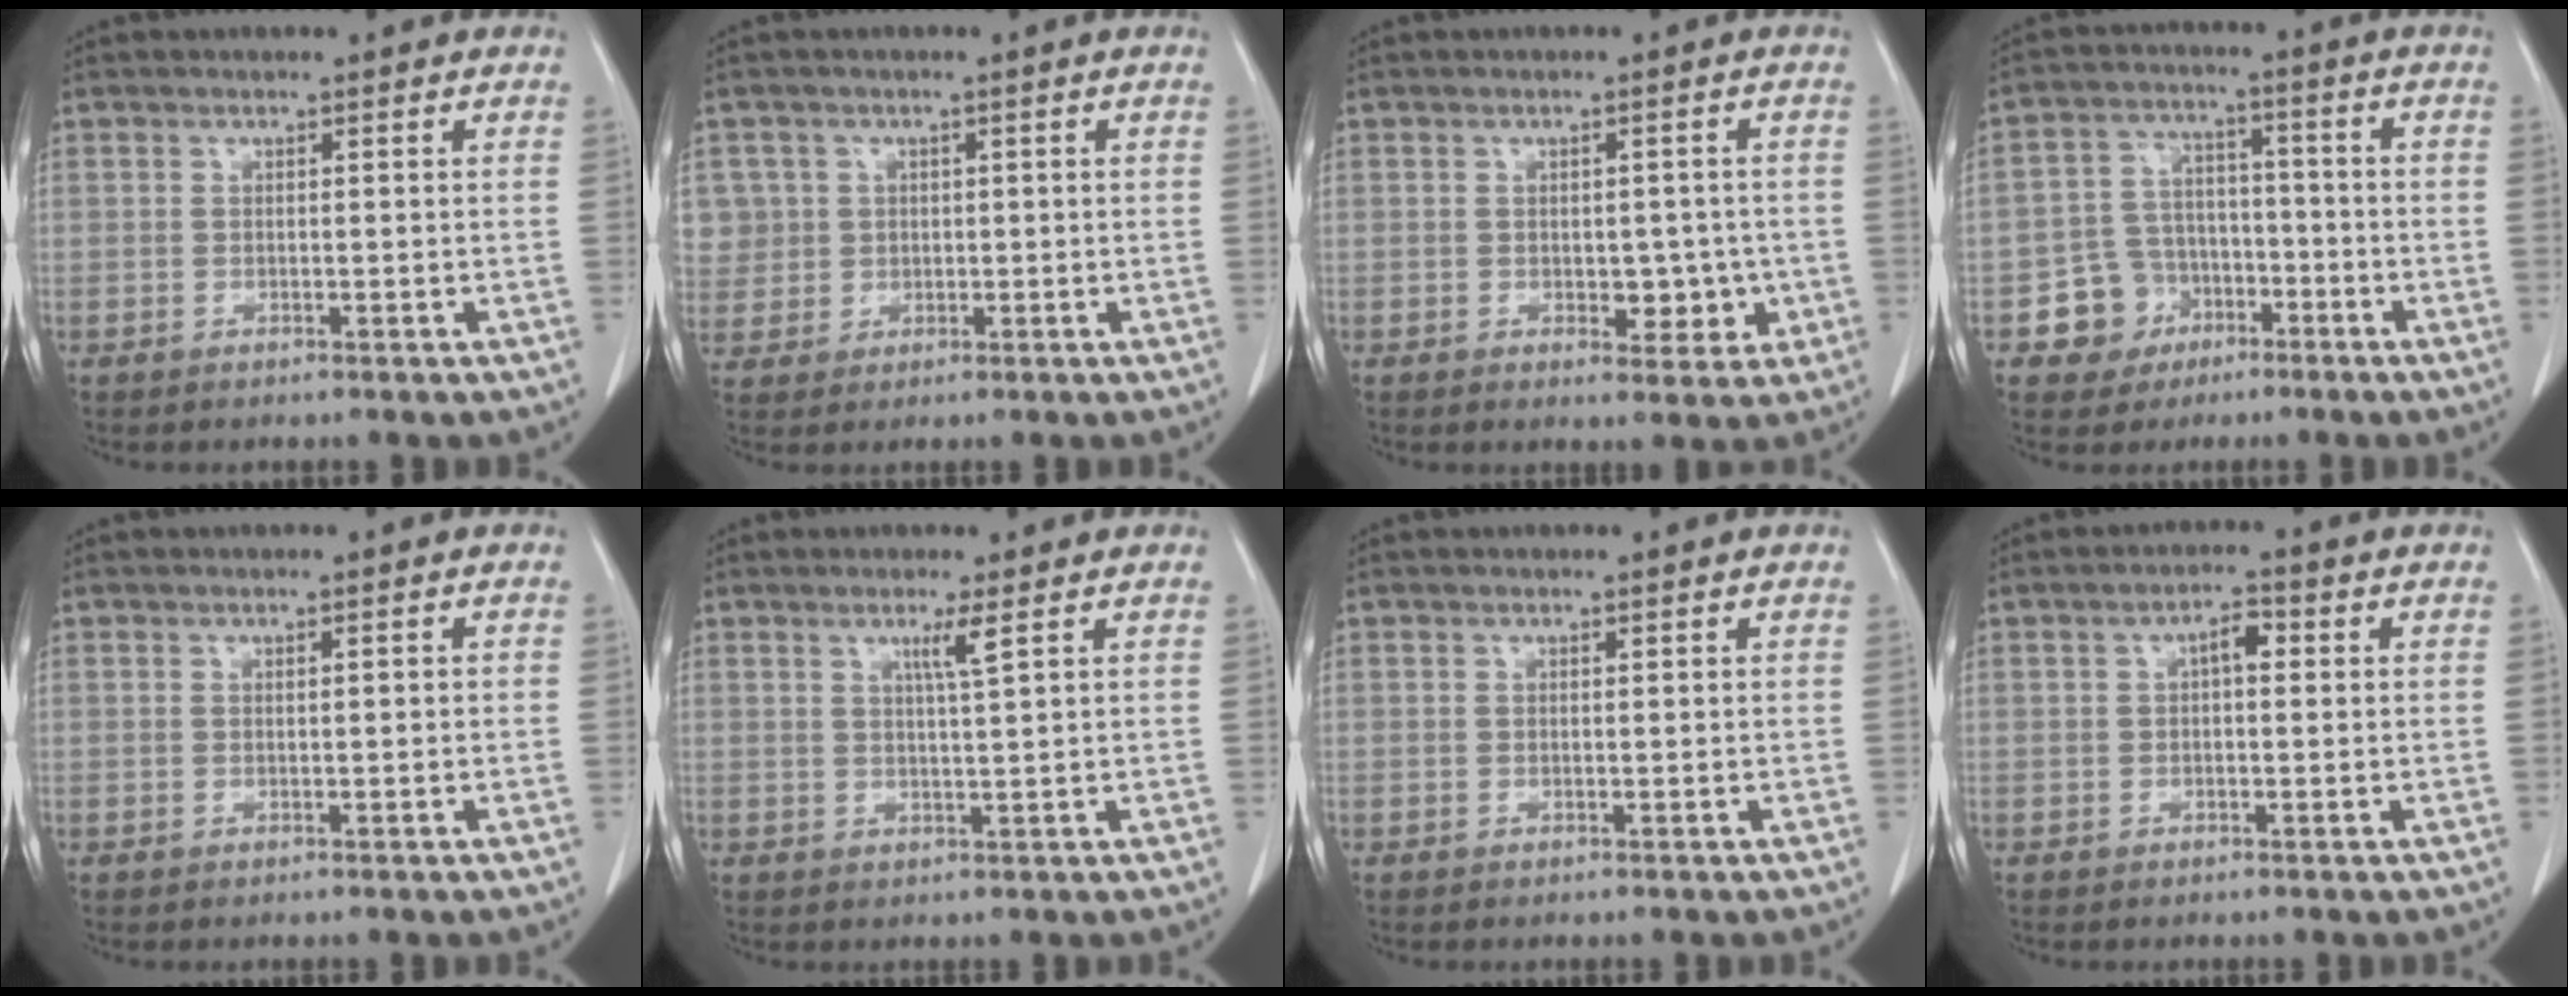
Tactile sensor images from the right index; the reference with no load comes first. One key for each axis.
{"total": 6.8, "fx": 1.8, "fy": 6.6, "fz": 0.3, "tx": -0.014, "ty": 0.022, "tz": 0.053}
{"total": 4.7, "fx": -0.7, "fy": 2.9, "fz": 3.6, "tx": -0.035, "ty": 0.003, "tz": -0.001}
{"total": 7.9, "fx": -3.6, "fy": 6.9, "fz": 1.3, "tx": -0.018, "ty": 0.020, "tz": -0.052}
{"total": 0.7, "fx": 0.1, "fy": 0.1, "fz": 0.7, "tx": -0.014, "ty": 0.003, "tz": 0.004}
{"total": 2.8, "fx": 1.5, "fy": -0.6, "fz": 2.3, "tx": -0.043, "ty": -0.006, "tz": 0.027}
{"total": 0.0}
{"total": 3.0, "fx": 0.7, "fy": 1.3, "fz": 2.7, "tx": -0.043, "ty": 0.014, "tz": 0.009}